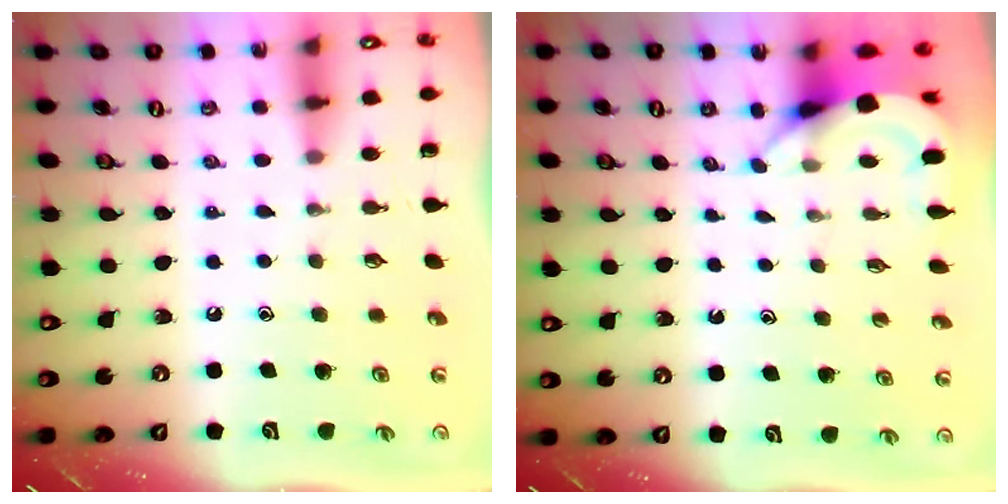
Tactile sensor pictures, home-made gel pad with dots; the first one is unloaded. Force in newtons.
{"total": 3.6, "press": 3.6, "slide": 0.3}